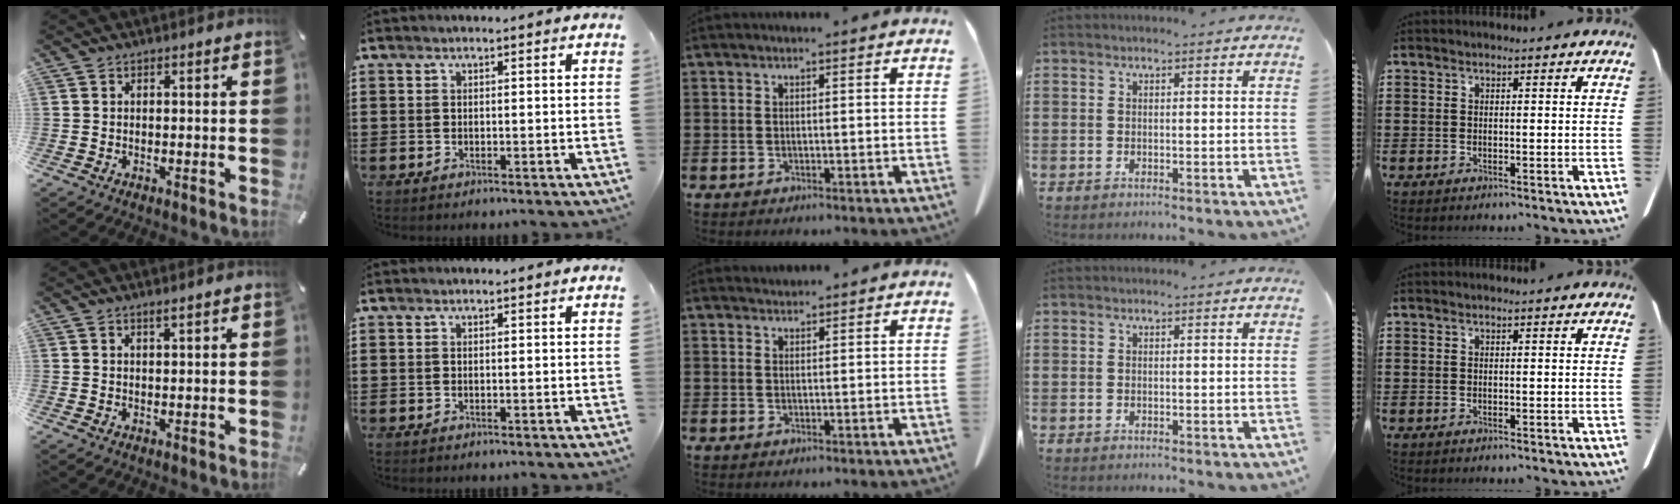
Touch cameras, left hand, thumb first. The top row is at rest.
{"thumb": {"total": 1.1, "force": [0.7, -0.1, 0.8], "torque": [-0.016, -0.001, 0.013]}, "middle": {"total": 1.0, "force": [0.9, 0.2, 0.1], "torque": [-0.004, 0.000, 0.019]}}